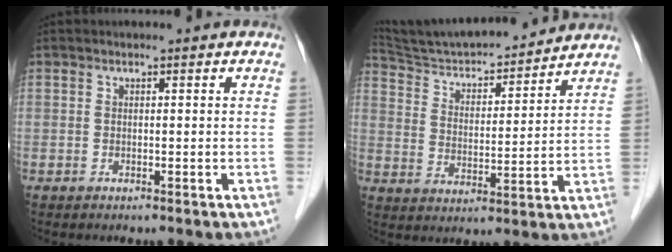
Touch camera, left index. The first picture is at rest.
{"total": 17.5, "force": [16.4, 2.0, 5.9], "torque": [-0.099, 0.009, 0.262]}